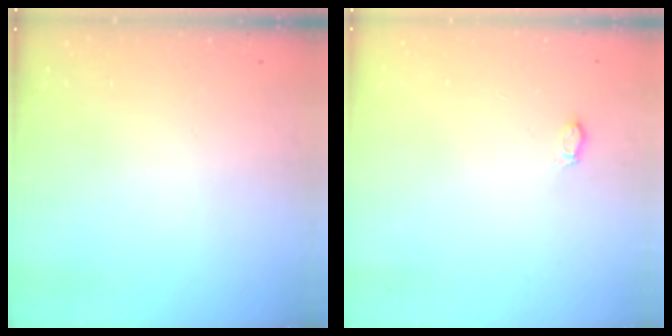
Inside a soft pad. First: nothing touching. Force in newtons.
{"total": 3.3, "press": 3.3, "slide": 0.4}